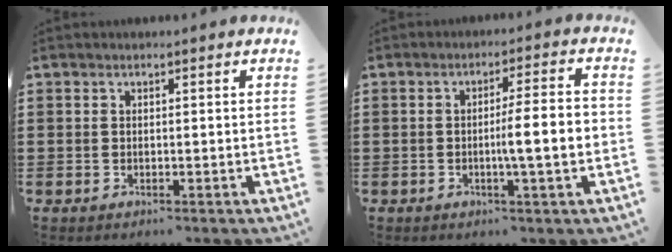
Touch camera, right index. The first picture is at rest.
{"total": 6.7, "force": [-1.0, 0.4, 6.6], "torque": [-0.104, -0.005, -0.022]}